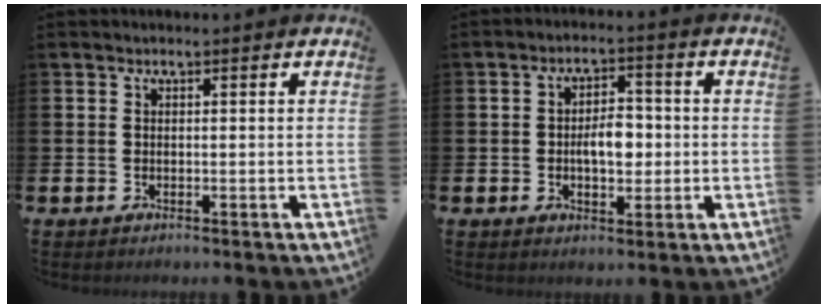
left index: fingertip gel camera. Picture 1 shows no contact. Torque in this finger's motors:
{"motor_torque": [0.62, -0.30, 0.23, 0.08]}